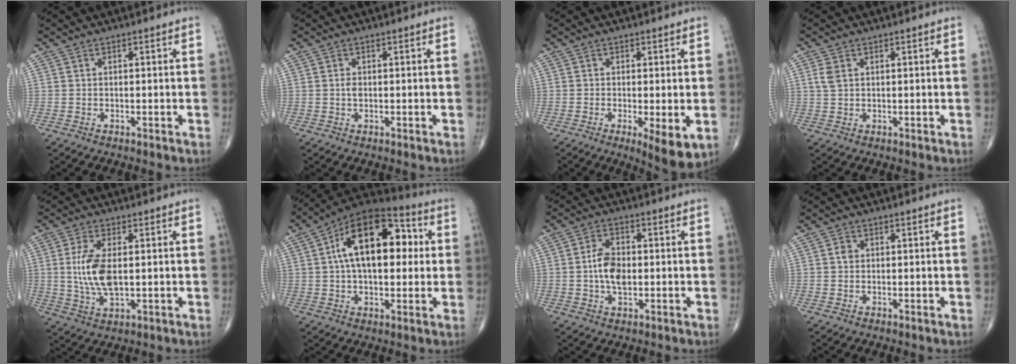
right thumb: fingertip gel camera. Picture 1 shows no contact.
{"total": 1.2, "force": [0.0, 0.8, 0.9], "torque": [-0.016, 0.000, 0.000]}
{"total": 6.9, "force": [-1.8, 1.8, 6.4], "torque": [-0.098, -0.020, -0.027]}
{"total": 2.3, "force": [0.7, 1.5, 1.6], "torque": [-0.038, 0.005, 0.018]}
{"total": 9.0, "force": [0.6, 4.2, 7.9], "torque": [-0.169, -0.010, 0.017]}
{"total": 19.8, "force": [3.6, 10.7, 16.2], "torque": [-0.230, 0.027, 0.044]}
{"total": 6.5, "force": [-0.3, 3.8, 5.2], "torque": [-0.094, 0.006, -0.008]}
{"total": 1.4, "force": [0.2, 1.2, 0.7], "torque": [-0.007, 0.002, 0.001]}